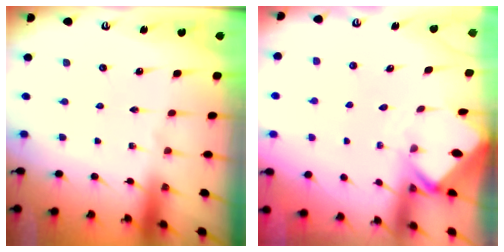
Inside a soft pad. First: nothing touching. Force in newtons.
{"total": 2.6, "press": 2.5, "slide": 0.3}